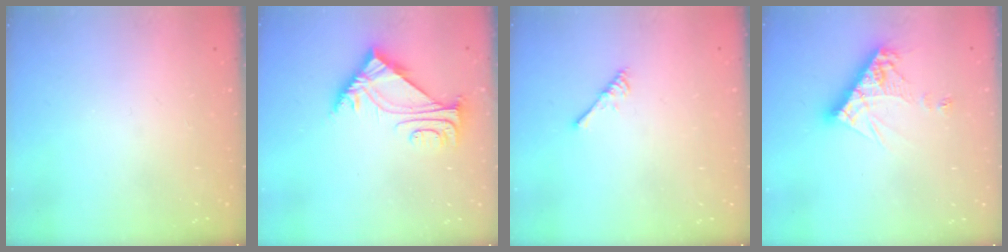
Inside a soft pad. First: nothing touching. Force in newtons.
{"total": 6.5, "press": 6.5, "slide": 0.2}
{"total": 2.9, "press": 2.9, "slide": 0.5}
{"total": 11.7, "press": 11.6, "slide": 1.1}